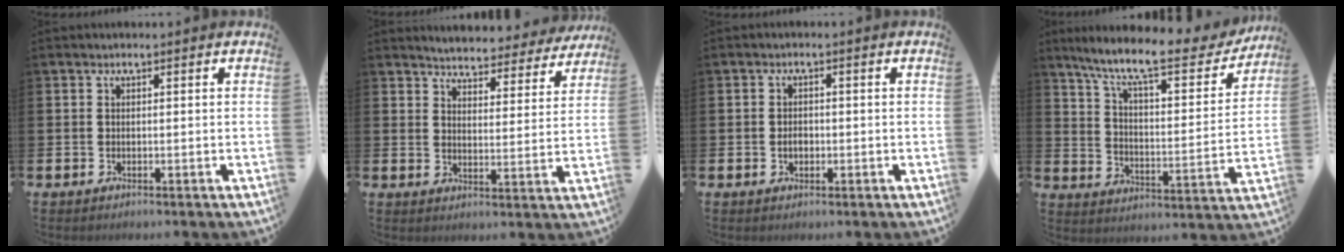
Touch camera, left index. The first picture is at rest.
{"total": 4.5, "force": [4.5, 0.6, 0.1], "torque": [-0.020, -0.036, 0.074]}
{"total": 1.9, "force": [-0.3, 1.3, 1.3], "torque": [-0.017, 0.003, -0.010]}
{"total": 10.8, "force": [8.9, 2.4, 5.8], "torque": [-0.133, -0.055, 0.145]}